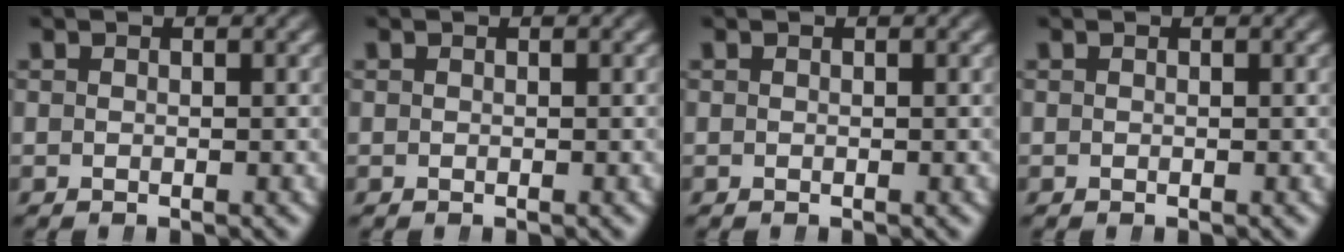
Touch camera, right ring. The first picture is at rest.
{"total": 0.0}
{"total": 0.0}
{"total": 0.0}